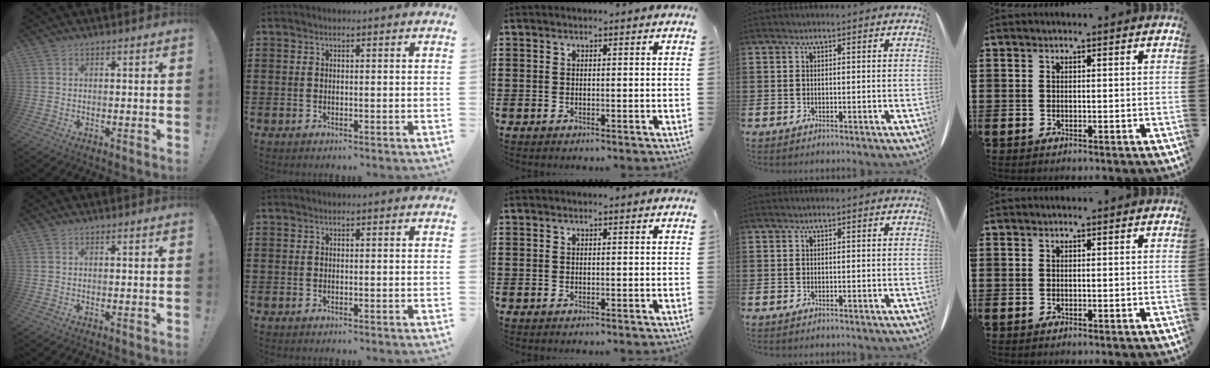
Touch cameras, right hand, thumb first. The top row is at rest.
{}